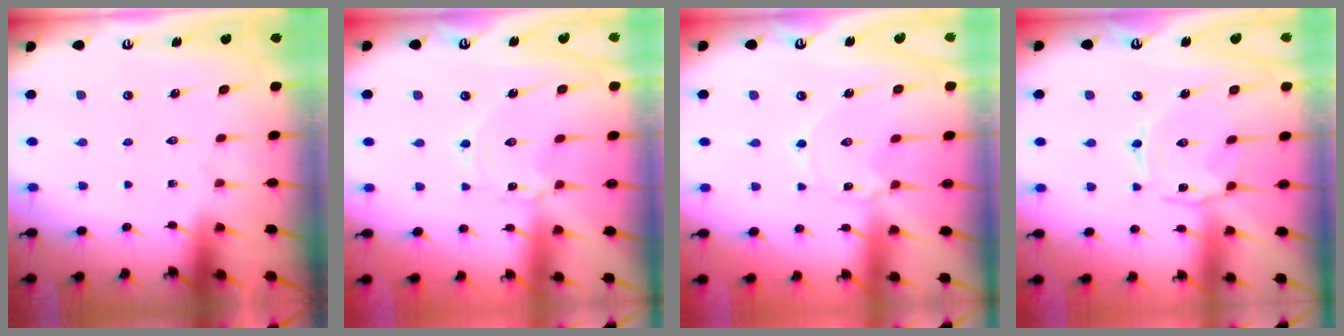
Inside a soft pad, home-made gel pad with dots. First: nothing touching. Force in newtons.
{"total": 1.0, "press": 1.0, "slide": 0.2}
{"total": 2.2, "press": 2.2, "slide": 0.3}
{"total": 2.1, "press": 2.0, "slide": 0.4}